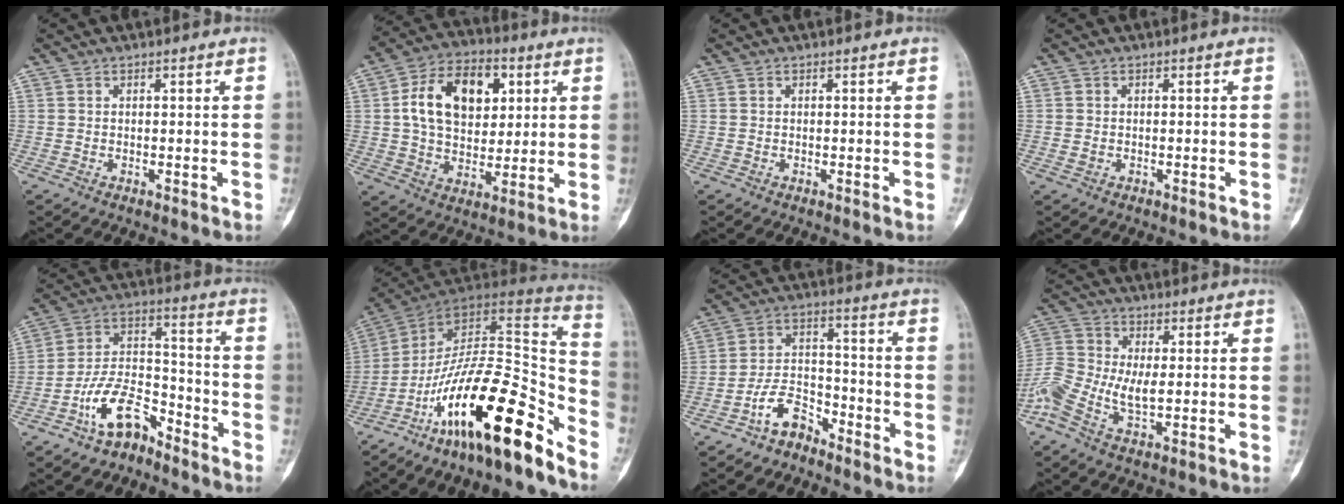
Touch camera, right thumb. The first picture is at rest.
{"total": 16.0, "force": [4.0, 10.6, 11.3], "torque": [-0.162, 0.004, 0.066]}
{"total": 0.0}
{"total": 1.0, "force": [-0.3, 0.9, 0.5], "torque": [-0.013, 0.004, 0.000]}
{"total": 11.2, "force": [-7.6, 5.4, 6.1], "torque": [-0.108, 0.081, -0.147]}
{"total": 23.4, "force": [-16.1, 6.1, 15.8], "torque": [-0.216, 0.115, -0.267]}
{"total": 7.5, "force": [-5.6, 3.9, 3.2], "torque": [-0.054, 0.059, -0.110]}
{"total": 10.5, "force": [-2.0, 5.1, 9.0], "torque": [-0.208, 0.015, -0.044]}